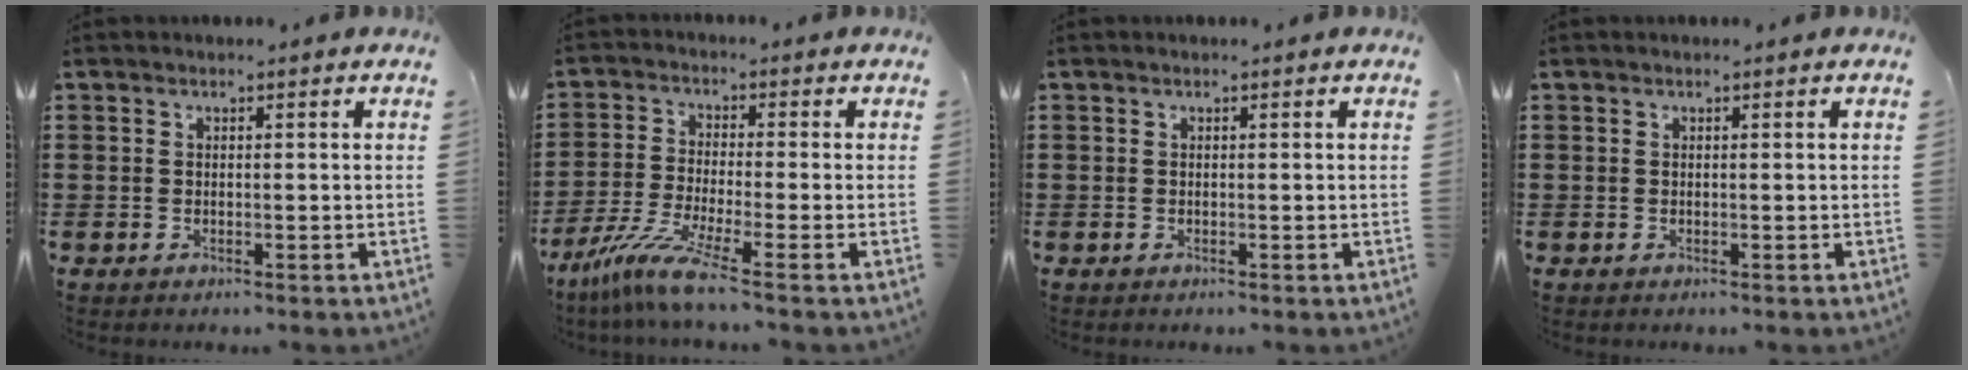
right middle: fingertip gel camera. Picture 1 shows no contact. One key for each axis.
{"total": 6.9, "fx": -4.8, "fy": -0.1, "fz": 5.0, "tx": -0.118, "ty": -0.026, "tz": -0.094}
{"total": 0.0}
{"total": 0.0}